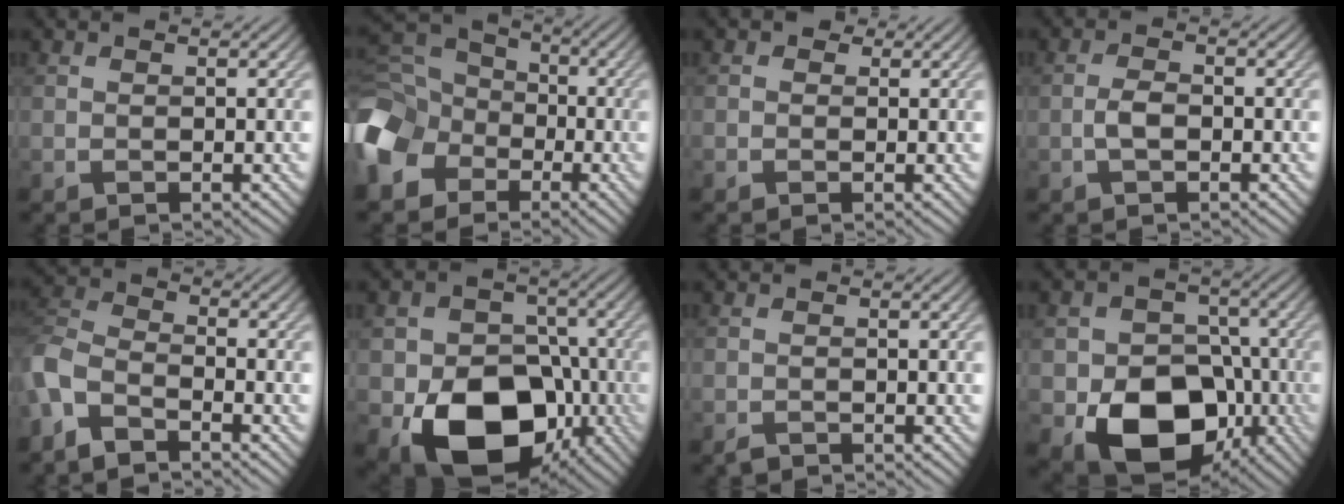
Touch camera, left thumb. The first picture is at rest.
{"total": 15.0, "force": [-5.5, 12.2, 6.9], "torque": [-0.217, -0.030, -0.127]}
{"total": 1.2, "force": [0.0, 1.2, 0.4], "torque": [-0.004, -0.002, -0.004]}
{"total": 2.3, "force": [-0.8, 1.1, 1.9], "torque": [-0.039, 0.003, -0.019]}
{"total": 7.5, "force": [-4.9, 3.6, 4.4], "torque": [-0.109, -0.006, -0.115]}
{"total": 14.9, "force": [-5.8, 10.4, 9.0], "torque": [-0.140, -0.038, -0.106]}
{"total": 0.8, "force": [-0.8, 0.2, 0.2], "torque": [-0.005, -0.001, -0.017]}
{"total": 13.4, "force": [-5.1, 9.5, 7.9], "torque": [-0.126, -0.034, -0.095]}